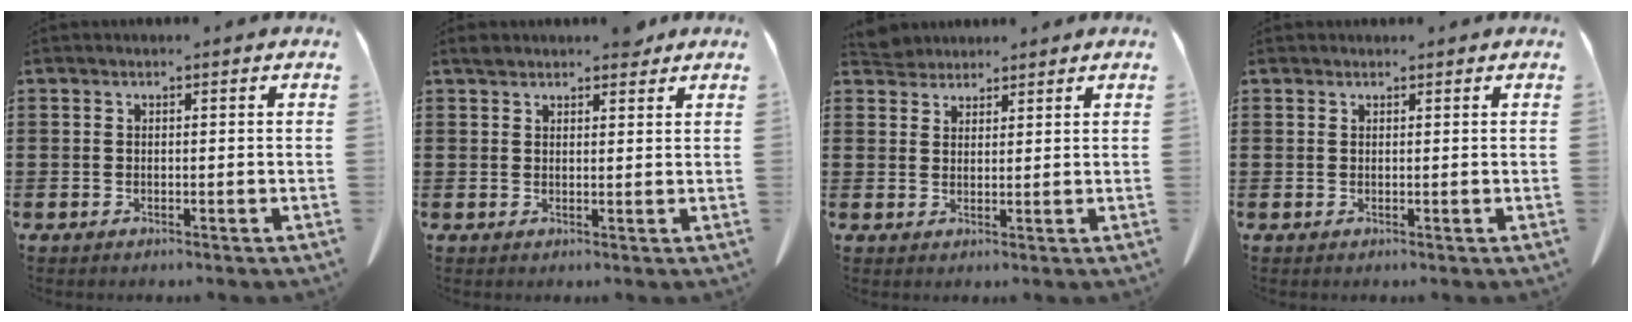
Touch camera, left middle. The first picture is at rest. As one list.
[{"total": 3.0, "force": [2.6, 1.0, 1.0], "torque": [-0.018, -0.001, 0.049]}, {"total": 3.1, "force": [3.0, 0.8, 0.1], "torque": [-0.010, -0.003, 0.061]}, {"total": 0.6, "force": [0.5, 0.2, 0.0], "torque": [-0.002, 0.000, 0.012]}]